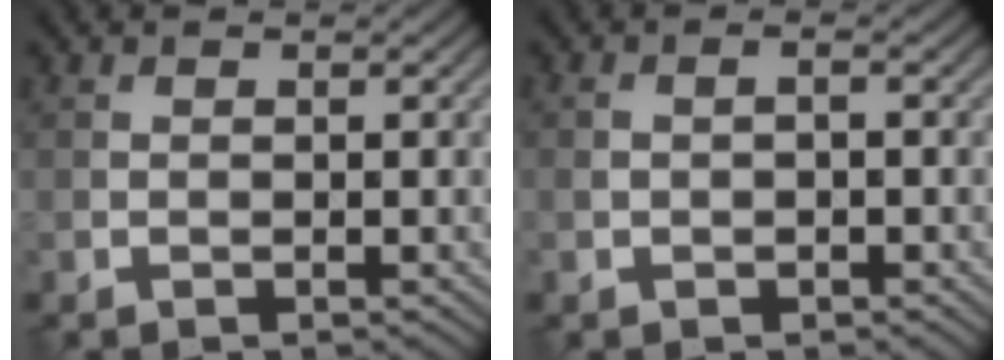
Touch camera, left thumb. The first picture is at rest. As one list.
[{"total": 1.8, "force": [-0.5, 1.2, 1.3], "torque": [-0.032, -0.002, -0.007]}]